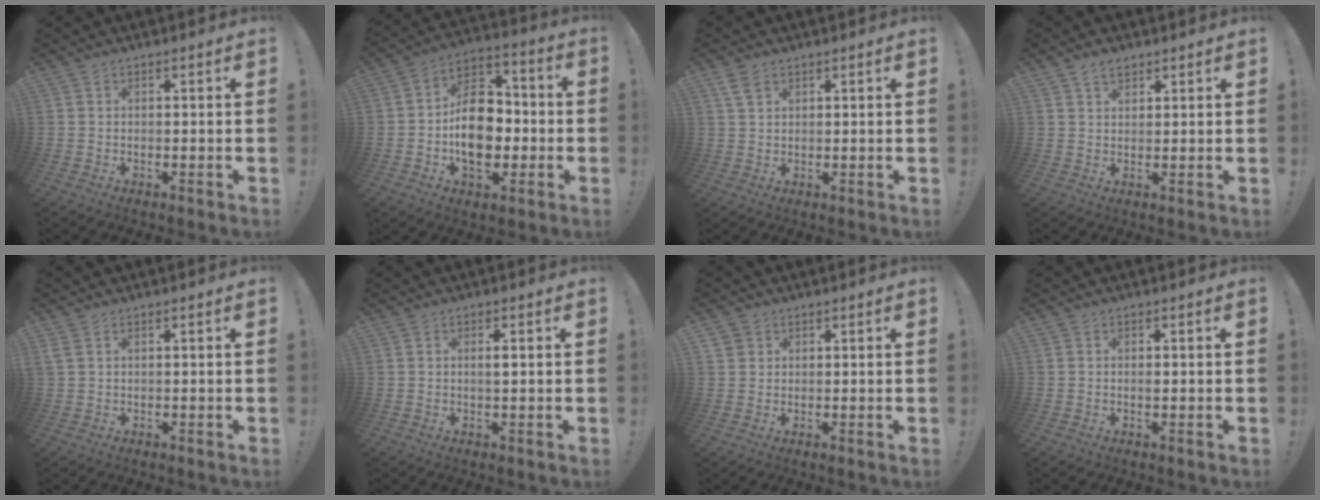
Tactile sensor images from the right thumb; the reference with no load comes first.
{"total": 16.6, "force": [-2.8, 11.5, 11.6], "torque": [-0.196, 0.022, -0.044]}
{"total": 4.3, "force": [2.7, 2.7, 1.8], "torque": [-0.025, -0.011, 0.052]}
{"total": 3.2, "force": [2.3, 1.8, 1.4], "torque": [-0.018, -0.009, 0.041]}
{"total": 1.9, "force": [0.8, 0.9, 1.5], "torque": [-0.033, 0.004, 0.016]}
{"total": 1.8, "force": [0.3, 0.2, 1.7], "torque": [-0.020, -0.005, 0.001]}
{"total": 2.4, "force": [1.4, 1.9, 0.4], "torque": [-0.005, -0.005, 0.026]}
{"total": 0.6, "force": [-0.2, 0.1, 0.6], "torque": [-0.004, -0.003, -0.004]}